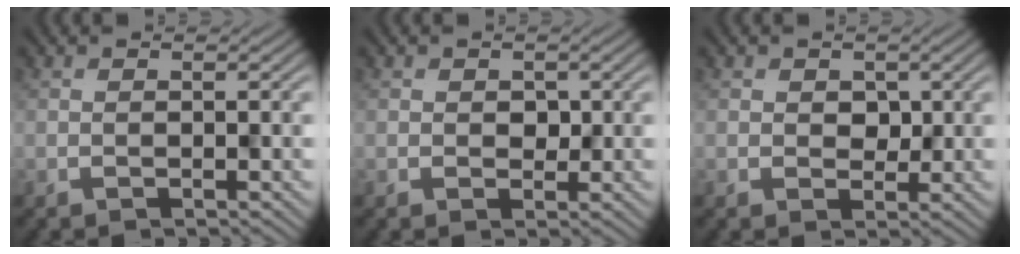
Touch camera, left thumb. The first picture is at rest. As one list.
[{"total": 1.1, "force": [0.6, 0.9, 0.0], "torque": [0.001, 0.001, 0.012]}, {"total": 1.6, "force": [1.0, 1.2, 0.0], "torque": [0.001, 0.001, 0.019]}]